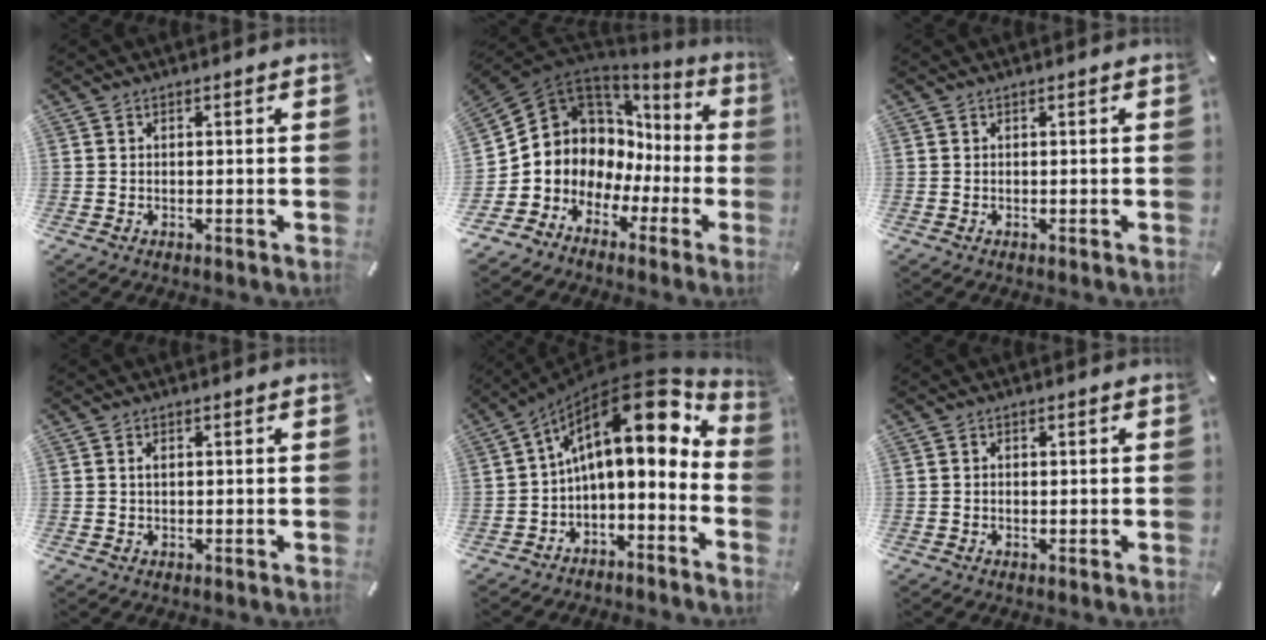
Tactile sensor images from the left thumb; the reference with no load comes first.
{"total": 7.9, "force": [2.3, 7.5, 0.9], "torque": [-0.036, -0.062, 0.054]}
{"total": 0.0}
{"total": 1.5, "force": [0.2, 0.9, 1.1], "torque": [-0.024, 0.005, 0.003]}
{"total": 18.0, "force": [6.1, 8.4, 14.7], "torque": [-0.224, -0.046, 0.102]}
{"total": 0.8, "force": [-0.2, 0.6, 0.5], "torque": [-0.009, 0.003, -0.004]}